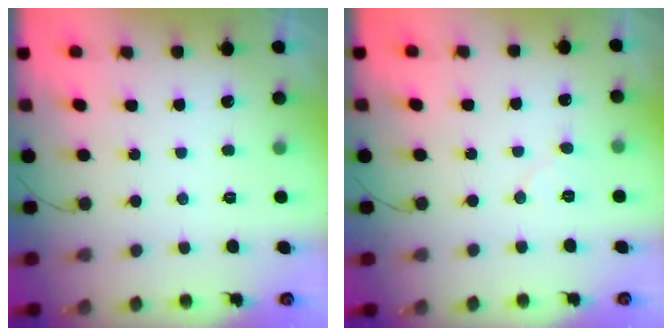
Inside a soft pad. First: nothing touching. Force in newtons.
{"total": 4.7, "press": 4.6, "slide": 0.5}